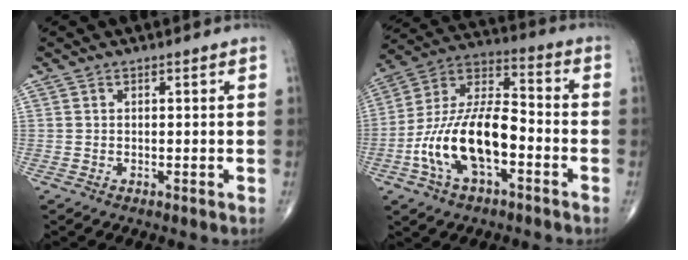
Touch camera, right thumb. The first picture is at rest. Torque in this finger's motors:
{"motor_torque": [2.40, 2.40, 1.38, -1.39, 0.23]}